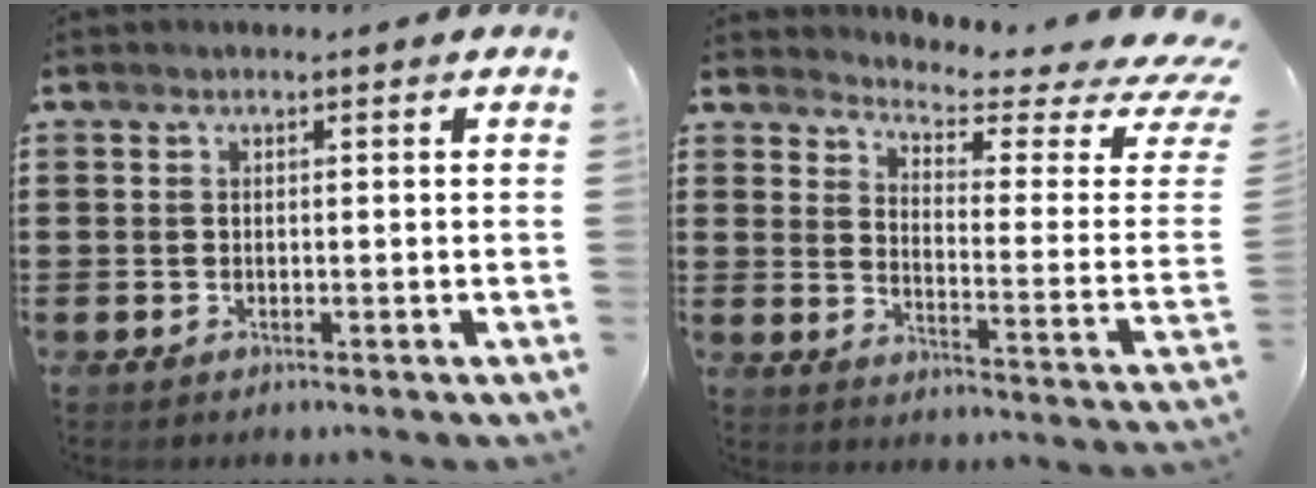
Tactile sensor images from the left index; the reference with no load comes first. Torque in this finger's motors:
{"motor_torque": [2.14, 0.00, 0.48, 0.00]}